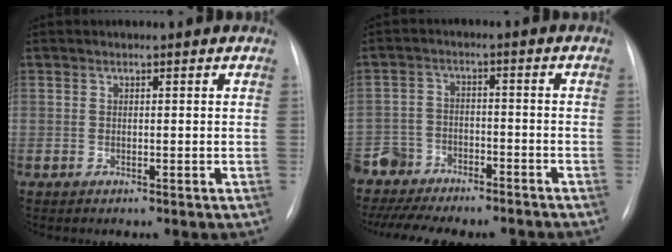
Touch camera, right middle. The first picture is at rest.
{"total": 13.1, "force": [-12.0, 3.8, 3.8], "torque": [-0.077, 0.015, -0.186]}